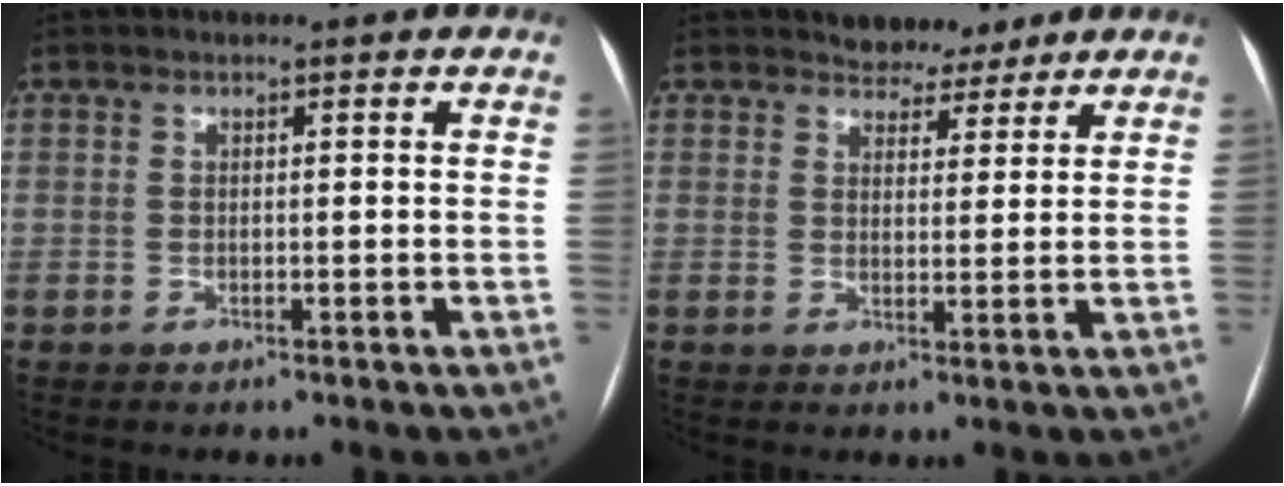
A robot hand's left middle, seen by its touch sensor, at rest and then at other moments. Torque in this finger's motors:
{"motor_torque": [0.02, -0.03, -0.01, -0.01]}